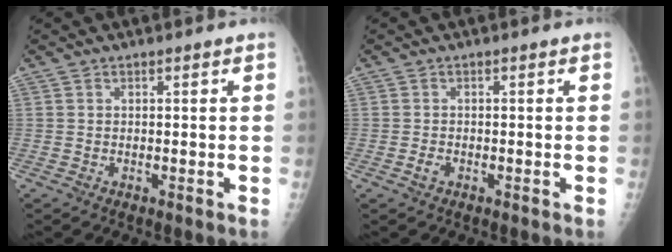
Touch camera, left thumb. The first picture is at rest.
{"total": 1.3, "force": [-0.6, 0.8, 0.8], "torque": [-0.016, 0.002, -0.013]}